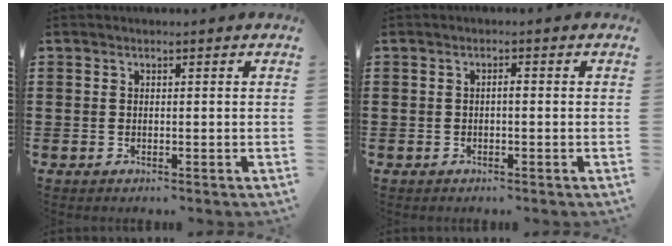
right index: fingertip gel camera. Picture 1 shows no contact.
{"total": 0.9, "force": [-0.3, 0.2, 0.8], "torque": [-0.017, -0.002, -0.005]}